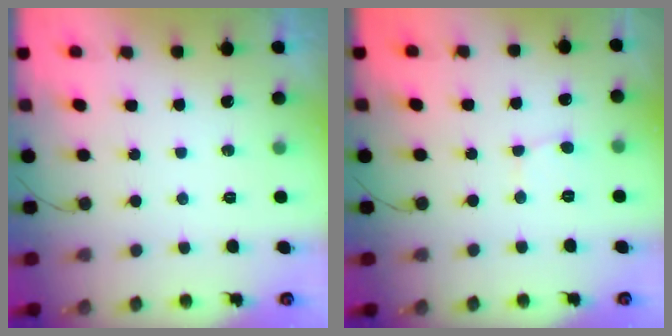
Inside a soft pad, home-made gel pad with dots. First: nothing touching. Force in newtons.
{"total": 2.8, "press": 2.8, "slide": 0.3}